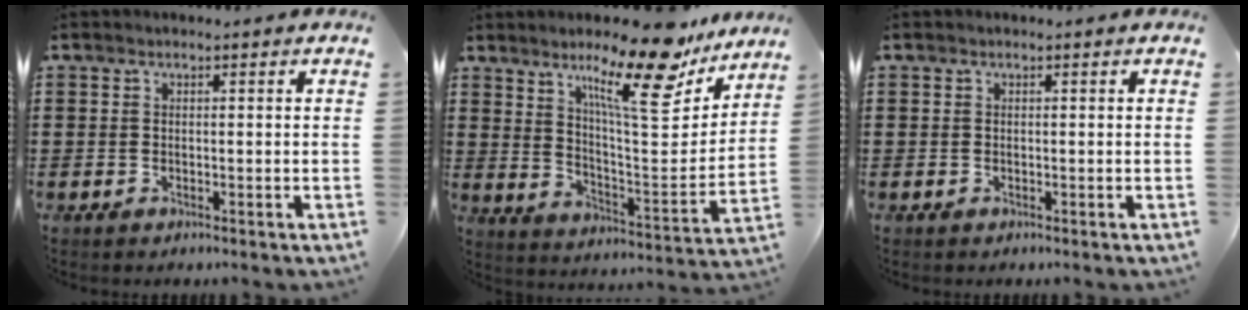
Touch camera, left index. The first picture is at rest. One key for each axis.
{"total": 14.6, "fx": 11.0, "fy": 3.0, "fz": 9.1, "tx": -0.159, "ty": -0.062, "tz": 0.180}
{"total": 0.0}